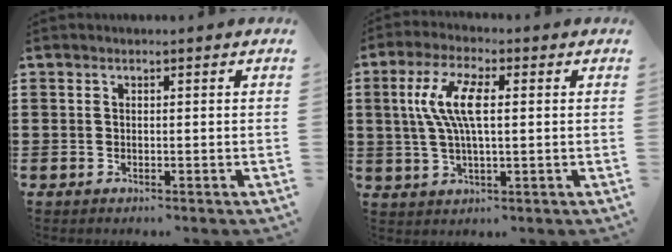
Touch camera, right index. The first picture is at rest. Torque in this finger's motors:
{"motor_torque": [1.25, 0.17, 0.46, 0.21]}